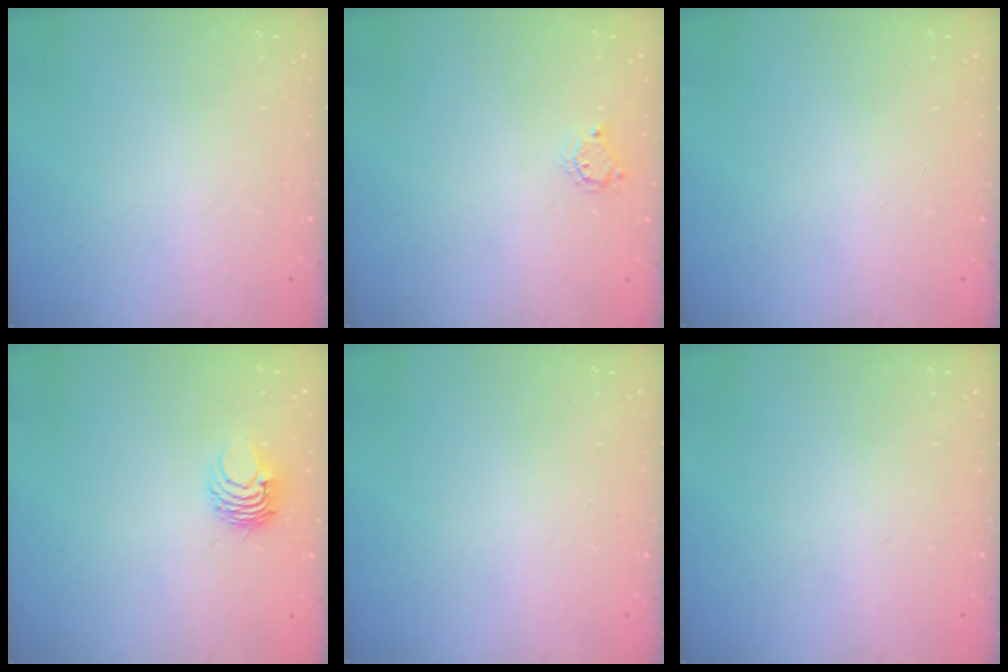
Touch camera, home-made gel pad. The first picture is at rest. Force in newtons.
{"total": 4.1, "press": 4.1, "slide": 0.3}
{"total": 0.0}
{"total": 6.0, "press": 6.0, "slide": 0.5}
{"total": 0.0}
{"total": 0.0}